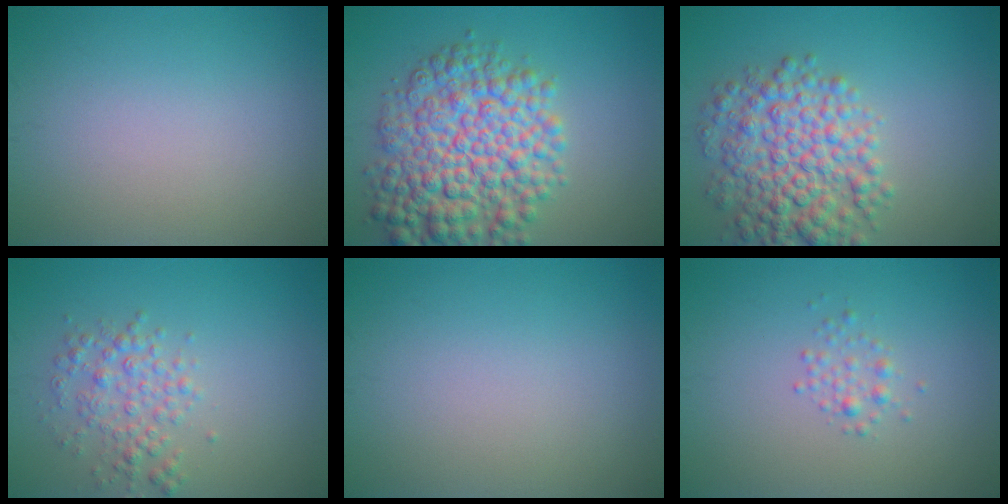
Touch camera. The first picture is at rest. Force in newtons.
{"total": 9.9, "press": 9.9, "slide": 0.2}
{"total": 7.3, "press": 7.3, "slide": 0.1}
{"total": 2.8, "press": 2.8, "slide": 0.0}
{"total": 0.0}
{"total": 1.2, "press": 1.2, "slide": 0.1}